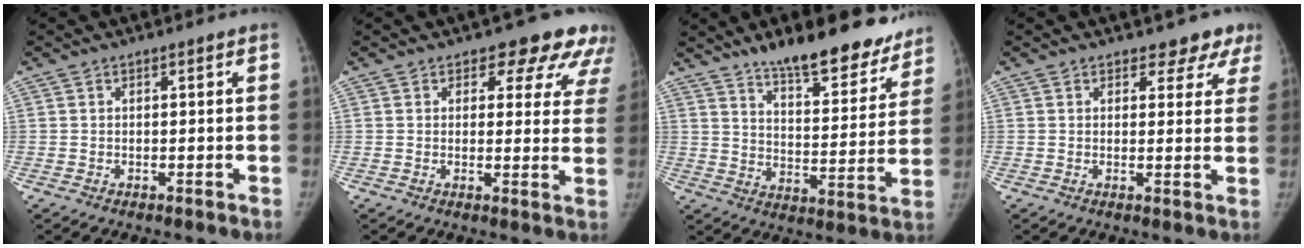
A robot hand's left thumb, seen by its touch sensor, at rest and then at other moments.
{"total": 10.5, "force": [7.7, 5.9, 4.1], "torque": [0.011, -0.030, 0.064]}
{"total": 18.9, "force": [14.9, 6.4, 9.6], "torque": [-0.088, -0.091, 0.218]}
{"total": 4.8, "force": [3.9, 2.7, 0.6], "torque": [0.029, -0.022, 0.028]}